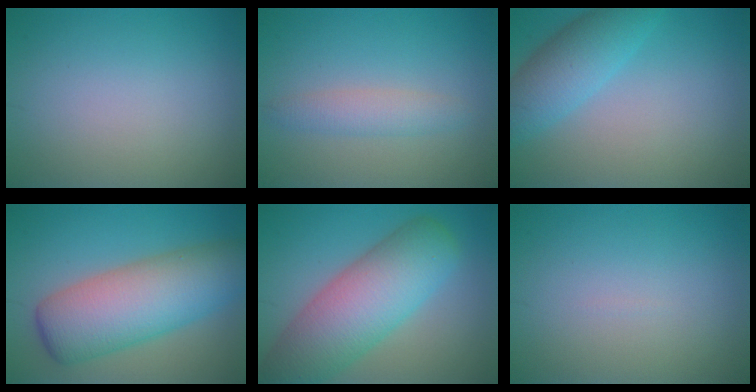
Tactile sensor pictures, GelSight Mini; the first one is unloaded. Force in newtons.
{"total": 2.2, "press": 2.2, "slide": 0.0}
{"total": 4.9, "press": 4.9, "slide": 0.1}
{"total": 9.5, "press": 9.5, "slide": 0.2}
{"total": 9.5, "press": 9.5, "slide": 0.5}
{"total": 0.0}